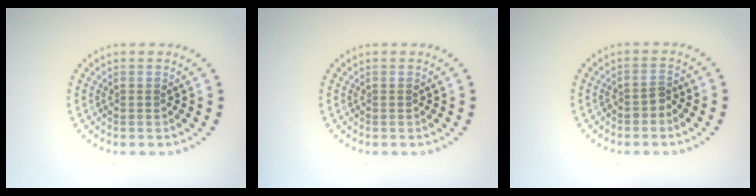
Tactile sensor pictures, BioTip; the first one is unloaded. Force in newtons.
{"total": 0.0}
{"total": 1.1, "press": 1.0, "slide": 0.4}